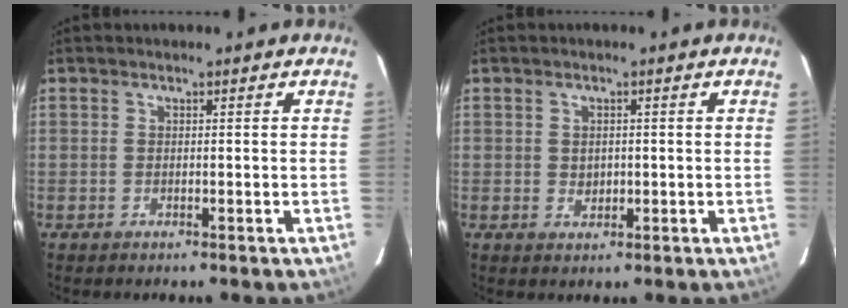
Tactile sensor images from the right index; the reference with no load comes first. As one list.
[{"total": 2.1, "force": [0.0, 1.7, 1.2], "torque": [-0.017, 0.003, 0.003]}]